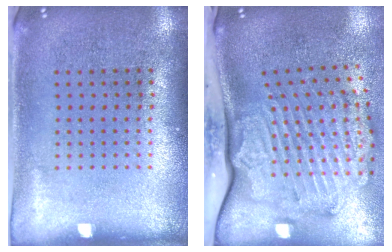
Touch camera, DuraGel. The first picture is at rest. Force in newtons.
{"total": 3.1, "press": 2.4, "slide": 2.0}